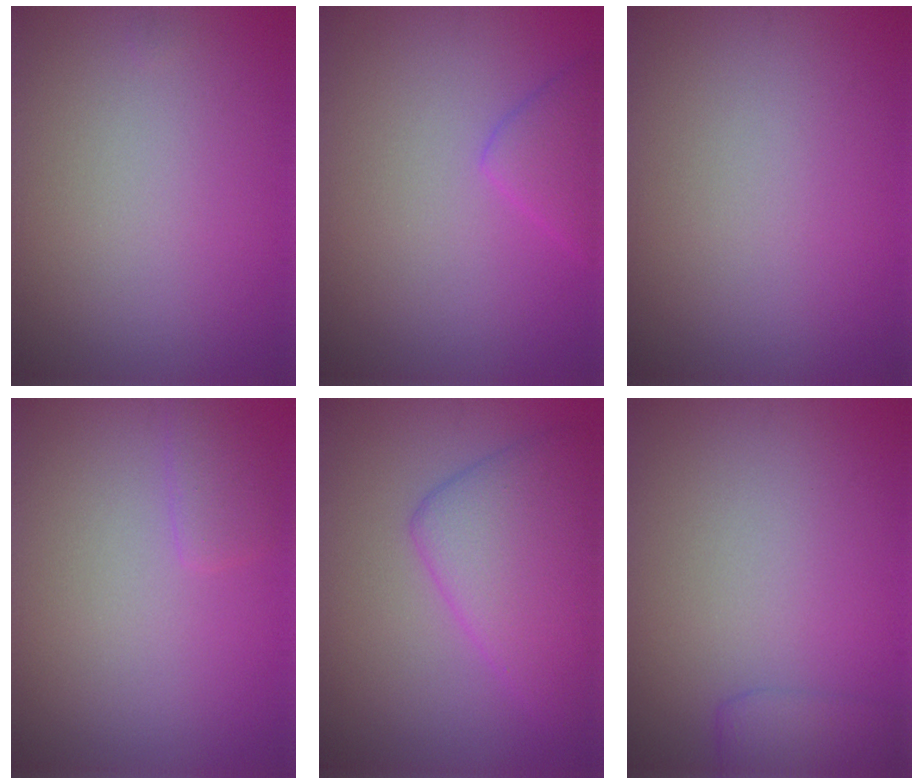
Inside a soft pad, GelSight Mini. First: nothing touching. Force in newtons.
{"total": 2.3, "press": 2.3, "slide": 0.3}
{"total": 0.0}
{"total": 1.4, "press": 1.4, "slide": 0.1}
{"total": 5.9, "press": 5.9, "slide": 0.2}
{"total": 2.3, "press": 2.3, "slide": 0.2}